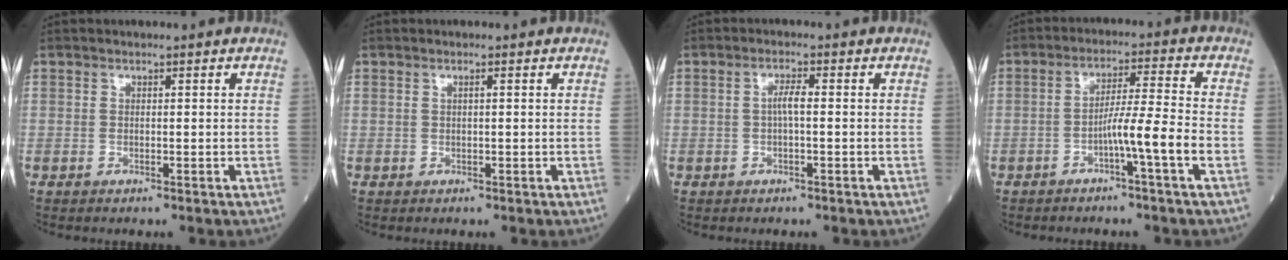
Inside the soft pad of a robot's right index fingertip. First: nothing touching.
{"total": 0.7, "force": [0.3, 0.0, 0.7], "torque": [-0.015, 0.002, 0.005]}
{"total": 2.2, "force": [-0.1, 0.3, 2.2], "torque": [-0.043, 0.003, -0.002]}
{"total": 6.5, "force": [-2.7, -1.3, 5.7], "torque": [-0.096, 0.007, -0.051]}